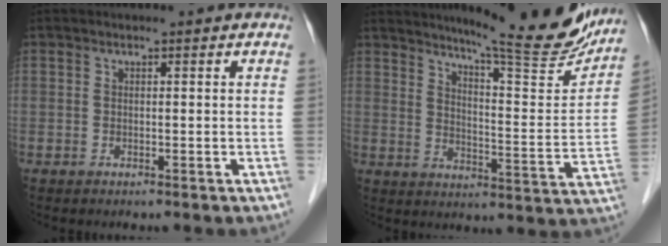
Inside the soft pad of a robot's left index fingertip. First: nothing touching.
{"total": 18.5, "force": [16.5, 1.3, 8.3], "torque": [-0.113, -0.061, 0.209]}